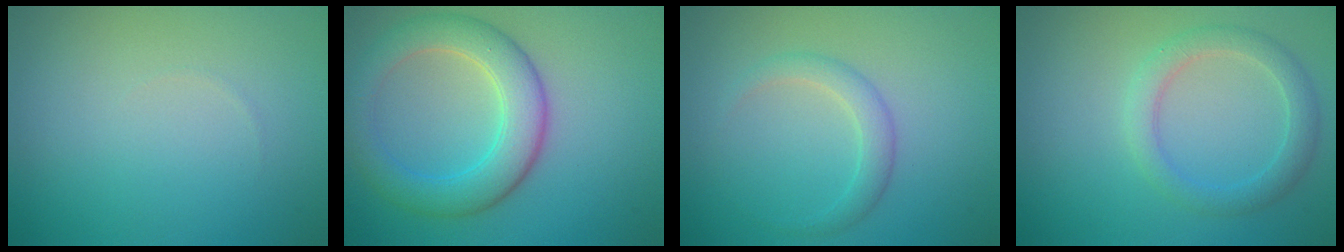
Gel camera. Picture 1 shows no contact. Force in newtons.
{"total": 5.5, "press": 5.5, "slide": 0.1}
{"total": 2.0, "press": 2.0, "slide": 0.2}
{"total": 2.7, "press": 2.7, "slide": 0.1}